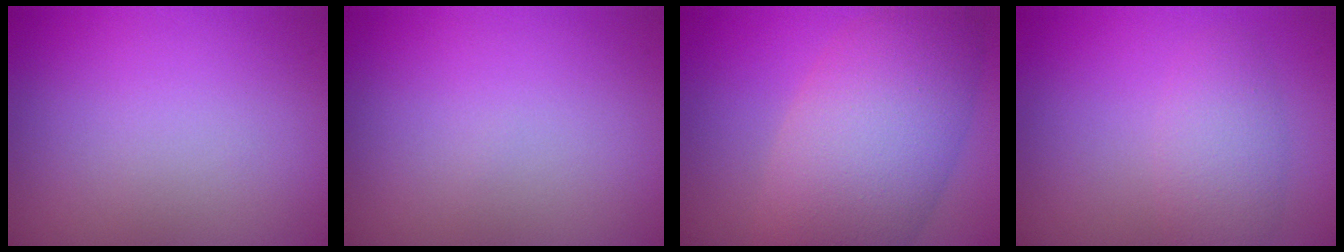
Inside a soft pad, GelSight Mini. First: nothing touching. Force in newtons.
{"total": 0.0}
{"total": 9.6, "press": 9.6, "slide": 0.5}
{"total": 3.0, "press": 3.0, "slide": 0.1}